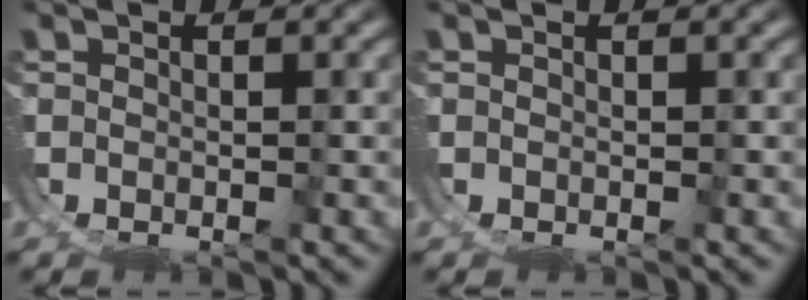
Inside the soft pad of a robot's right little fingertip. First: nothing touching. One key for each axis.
{"total": 0.0}